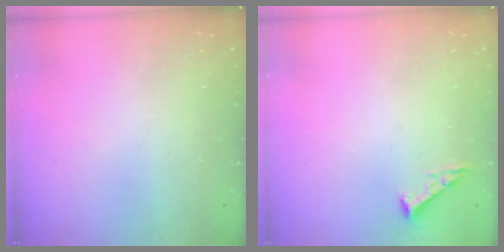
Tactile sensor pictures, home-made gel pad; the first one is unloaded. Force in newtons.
{"total": 5.3, "press": 5.2, "slide": 0.7}